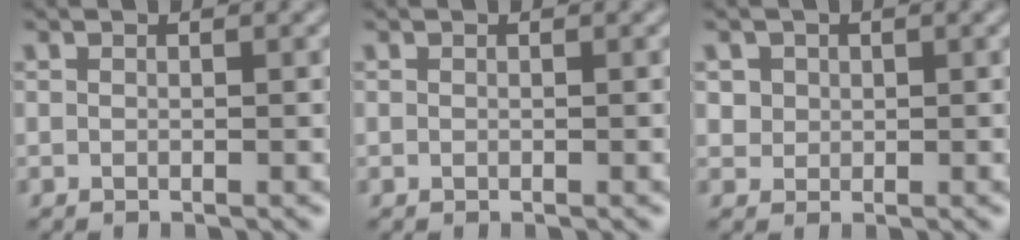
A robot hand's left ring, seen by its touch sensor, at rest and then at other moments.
{"total": 0.0}
{"total": 1.9, "force": [0.7, 1.6, 0.6], "torque": [-0.017, 0.000, 0.032]}